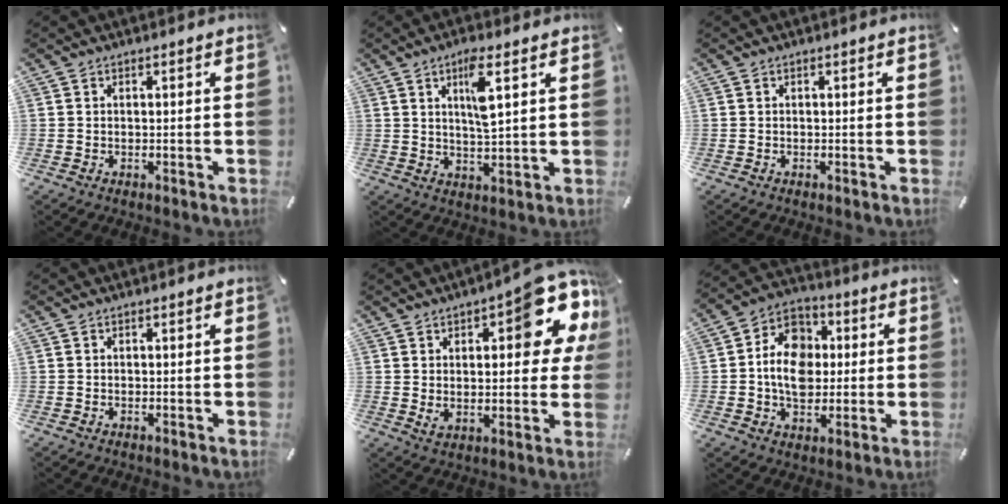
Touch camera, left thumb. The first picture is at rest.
{"total": 8.2, "force": [3.3, 1.9, 7.3], "torque": [-0.125, -0.008, 0.050]}
{"total": 0.0}
{"total": 0.0}
{"total": 16.4, "force": [8.1, 6.7, 12.6], "torque": [-0.151, -0.058, 0.130]}
{"total": 11.9, "force": [-0.9, 9.6, 6.9], "torque": [-0.131, 0.019, -0.016]}